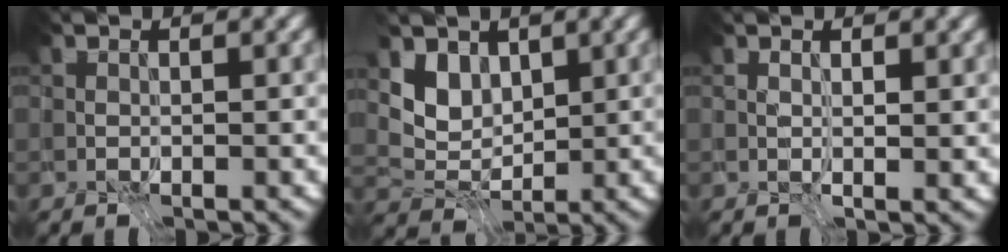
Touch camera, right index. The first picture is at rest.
{"total": 1.8, "force": [1.0, 1.1, 1.1], "torque": [-0.023, -0.003, 0.020]}
{"total": 1.6, "force": [1.0, 0.7, 1.1], "torque": [-0.018, -0.002, 0.021]}